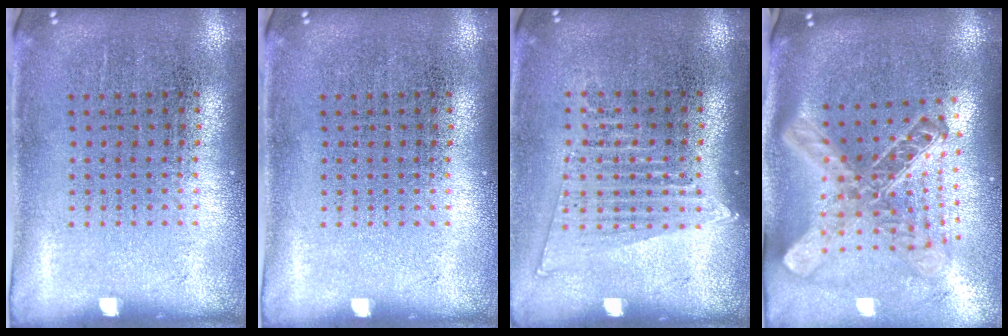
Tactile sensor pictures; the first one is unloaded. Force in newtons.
{"total": 0.0}
{"total": 1.4, "press": 1.2, "slide": 0.7}
{"total": 2.8, "press": 2.0, "slide": 1.9}